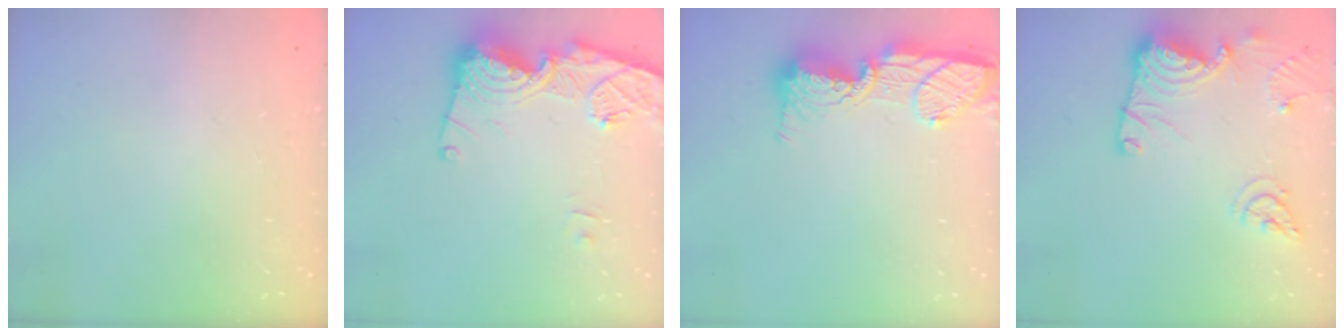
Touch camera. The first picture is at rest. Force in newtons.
{"total": 17.9, "press": 17.8, "slide": 1.7}
{"total": 16.3, "press": 16.3, "slide": 1.3}
{"total": 14.1, "press": 14.0, "slide": 1.1}